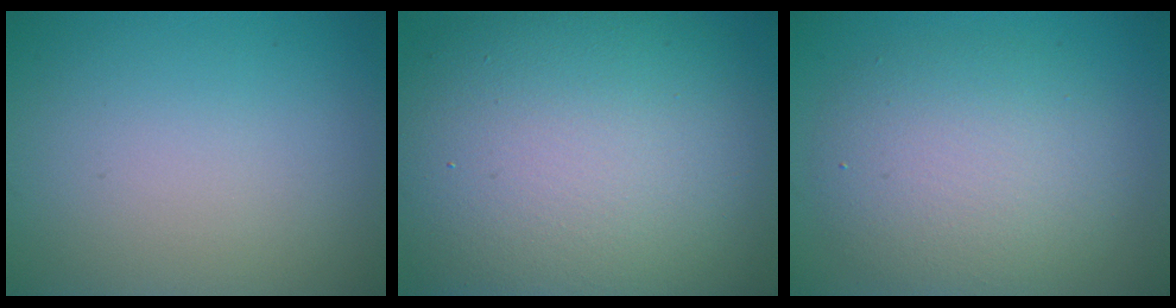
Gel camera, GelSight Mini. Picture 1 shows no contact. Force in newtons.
{"total": 15.7, "press": 15.6, "slide": 0.9}
{"total": 5.8, "press": 5.8, "slide": 0.4}